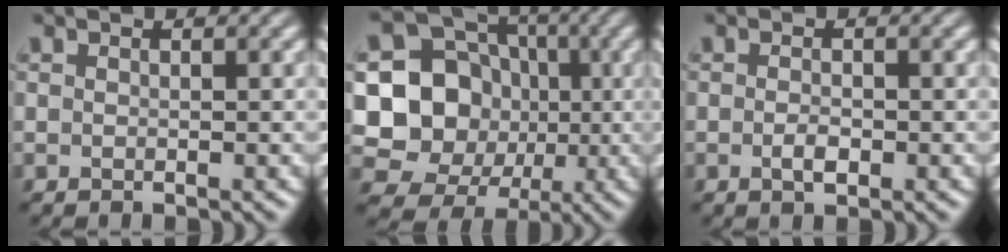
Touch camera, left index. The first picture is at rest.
{"total": 11.1, "force": [0.6, 10.2, 4.4], "torque": [-0.080, 0.008, -0.014]}
{"total": 1.0, "force": [-0.2, 0.4, 0.9], "torque": [-0.017, 0.001, -0.006]}